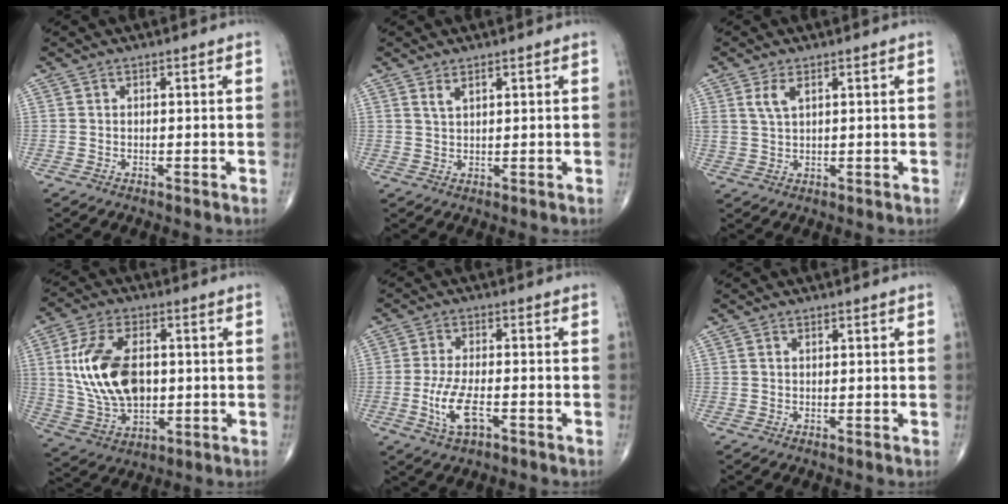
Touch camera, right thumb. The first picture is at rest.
{"total": 2.0, "force": [1.3, 0.7, 1.3], "torque": [-0.027, -0.006, 0.030]}
{"total": 3.4, "force": [1.7, 1.6, 2.5], "torque": [-0.051, -0.003, 0.040]}
{"total": 16.2, "force": [1.6, 9.7, 12.9], "torque": [-0.237, -0.003, 0.038]}
{"total": 7.3, "force": [-2.5, 2.9, 6.2], "torque": [-0.130, 0.006, -0.045]}
{"total": 0.7, "force": [0.4, 0.4, 0.5], "torque": [-0.011, 0.002, 0.007]}